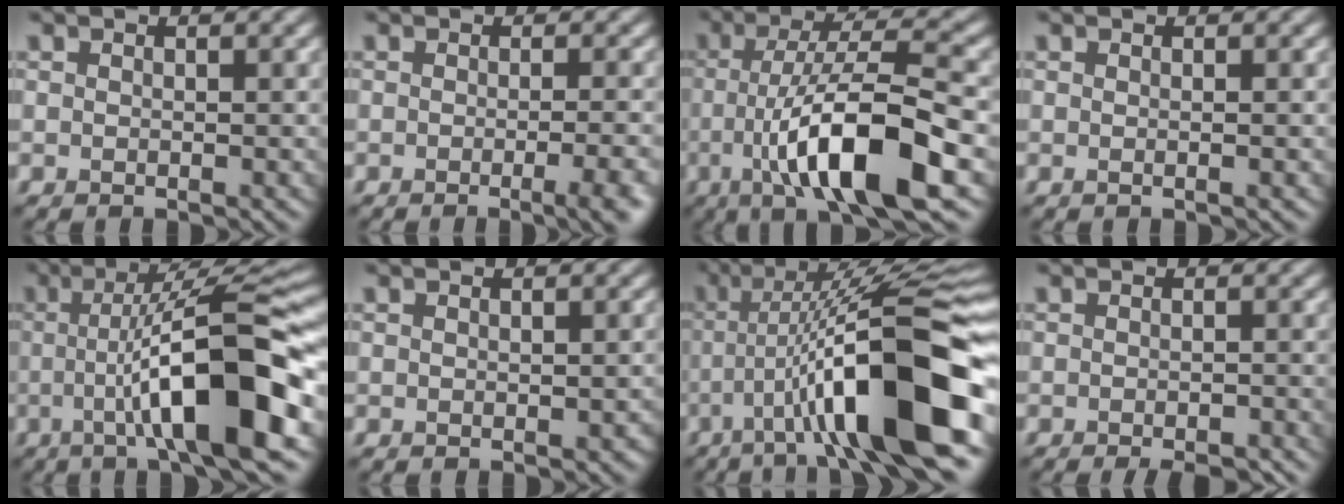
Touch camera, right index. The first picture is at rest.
{"total": 5.2, "force": [-1.8, 1.8, 4.5], "torque": [-0.033, 0.000, -0.020]}
{"total": 10.9, "force": [-2.7, 2.6, 10.2], "torque": [-0.161, 0.010, -0.053]}
{"total": 0.7, "force": [0.0, 0.2, 0.6], "torque": [-0.006, 0.001, -0.002]}
{"total": 12.1, "force": [-1.8, 2.2, 11.7], "torque": [-0.155, 0.017, -0.038]}
{"total": 0.8, "force": [-0.2, 0.3, 0.7], "torque": [-0.010, 0.001, 0.001]}
{"total": 13.4, "force": [-3.5, 2.8, 12.7], "torque": [-0.188, 0.015, -0.056]}
{"total": 3.1, "force": [-2.2, 0.6, 2.1], "torque": [-0.024, -0.002, -0.031]}